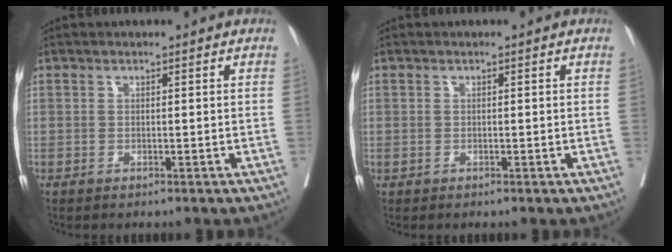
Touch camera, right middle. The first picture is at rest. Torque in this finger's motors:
{"motor_torque": [1.06, -1.08, -0.21, -0.22]}